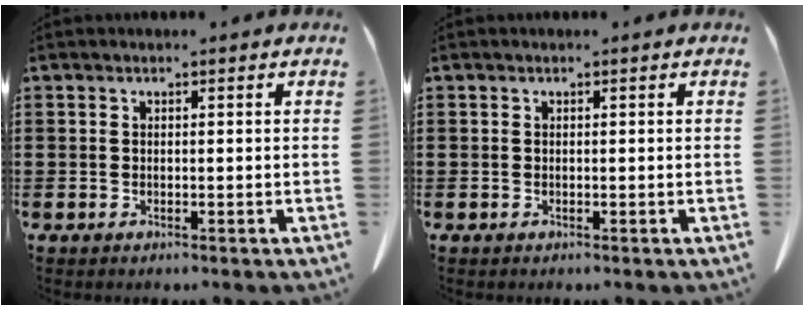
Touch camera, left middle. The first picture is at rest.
{"total": 0.0}